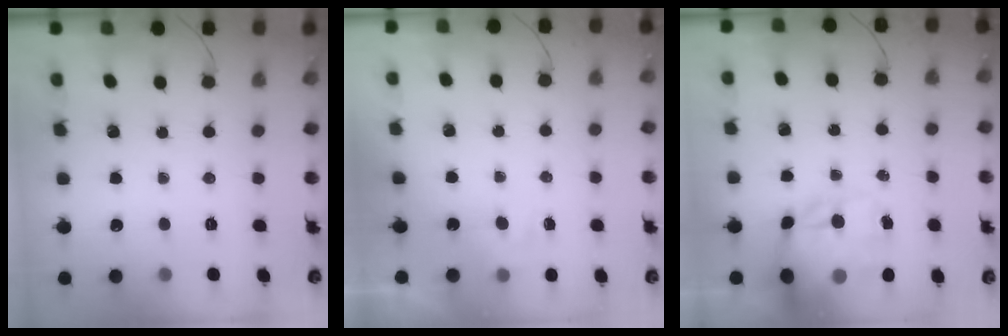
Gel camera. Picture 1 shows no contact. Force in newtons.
{"total": 2.6, "press": 2.4, "slide": 1.1}
{"total": 15.9, "press": 15.3, "slide": 4.3}